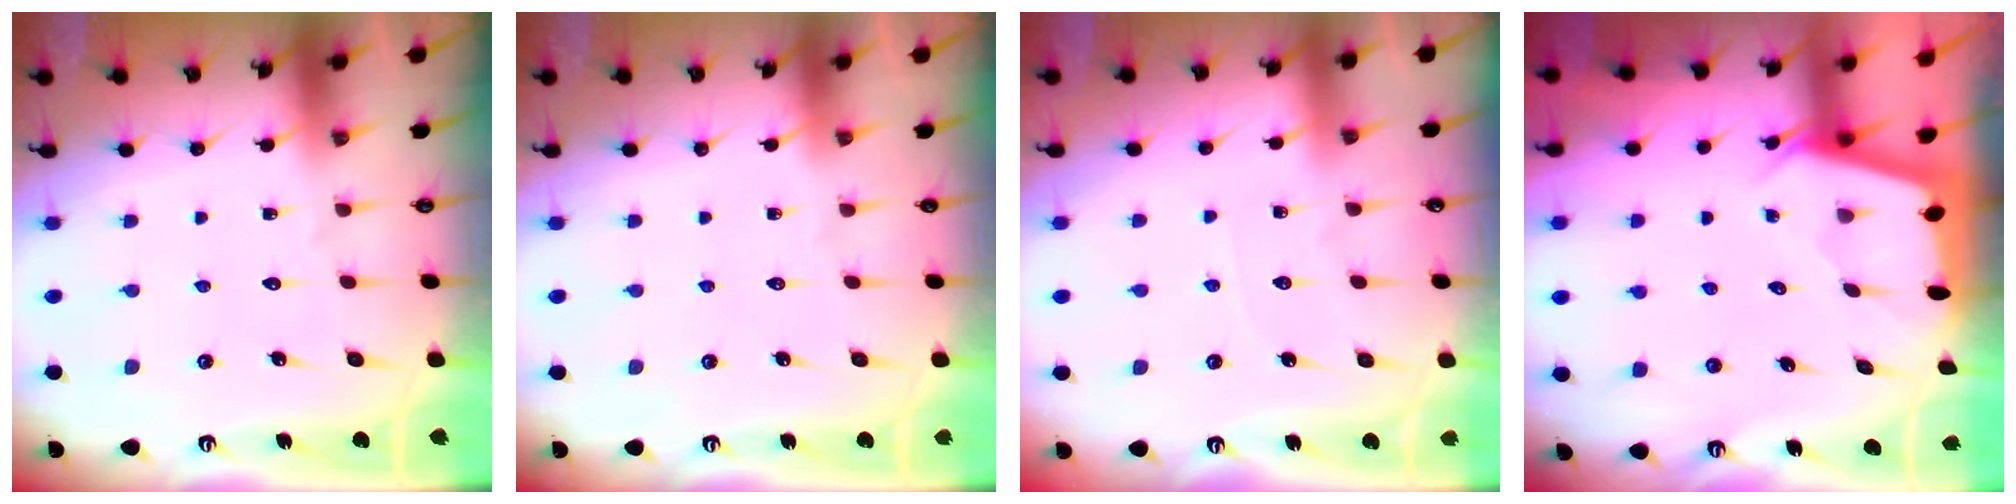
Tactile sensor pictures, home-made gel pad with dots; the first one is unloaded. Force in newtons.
{"total": 0.0}
{"total": 2.7, "press": 2.7, "slide": 0.4}
{"total": 2.2, "press": 2.2, "slide": 0.3}